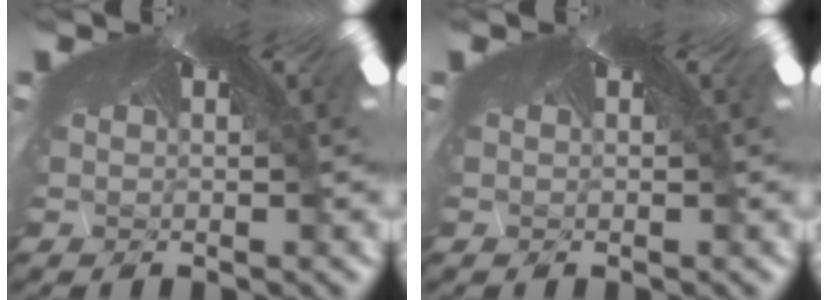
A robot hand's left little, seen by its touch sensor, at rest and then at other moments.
{"total": 0.0}